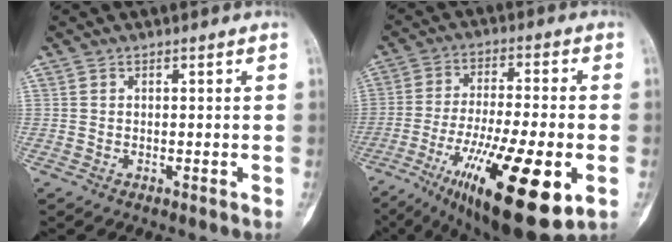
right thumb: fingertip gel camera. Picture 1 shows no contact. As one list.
[{"total": 22.3, "force": [-8.3, 6.0, 19.8], "torque": [-0.330, -0.008, -0.126]}]